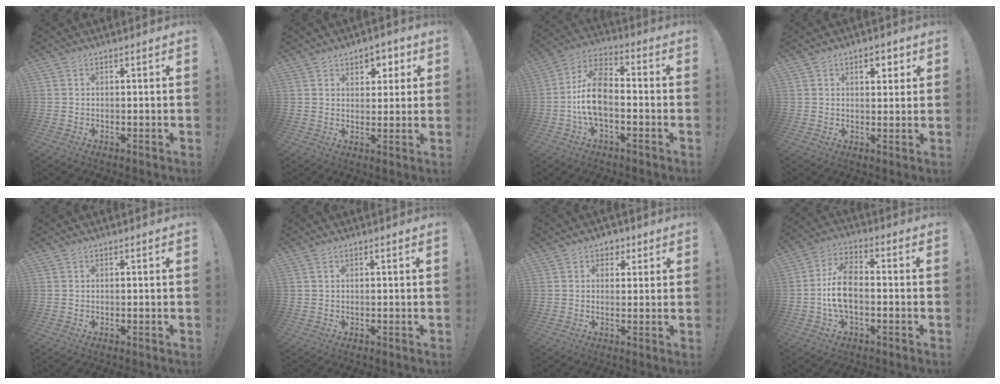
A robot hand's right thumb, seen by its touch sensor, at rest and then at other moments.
{"total": 5.2, "force": [2.5, 4.1, 1.9], "torque": [-0.010, -0.018, 0.042]}
{"total": 12.5, "force": [-3.0, 6.9, 10.0], "torque": [-0.198, 0.018, -0.051]}
{"total": 4.5, "force": [2.3, 2.5, 3.1], "torque": [-0.031, -0.005, 0.033]}
{"total": 0.0}
{"total": 1.0, "force": [0.5, 0.5, 0.7], "torque": [-0.022, 0.005, 0.010]}
{"total": 3.8, "force": [1.7, 3.2, 1.1], "torque": [-0.002, -0.008, 0.028]}
{"total": 10.5, "force": [-2.0, 5.6, 8.6], "torque": [-0.171, 0.007, -0.034]}